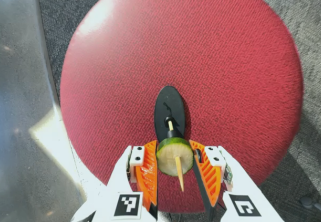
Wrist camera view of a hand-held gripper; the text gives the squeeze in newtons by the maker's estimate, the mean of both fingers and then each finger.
{"total": 13.1, "left": 13.1, "right": 13.2}